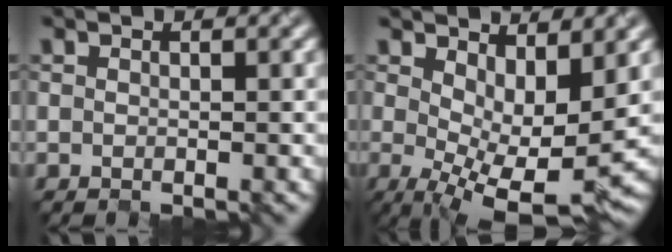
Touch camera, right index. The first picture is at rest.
{"total": 7.6, "force": [0.8, 2.8, 7.0], "torque": [-0.120, -0.019, 0.017]}